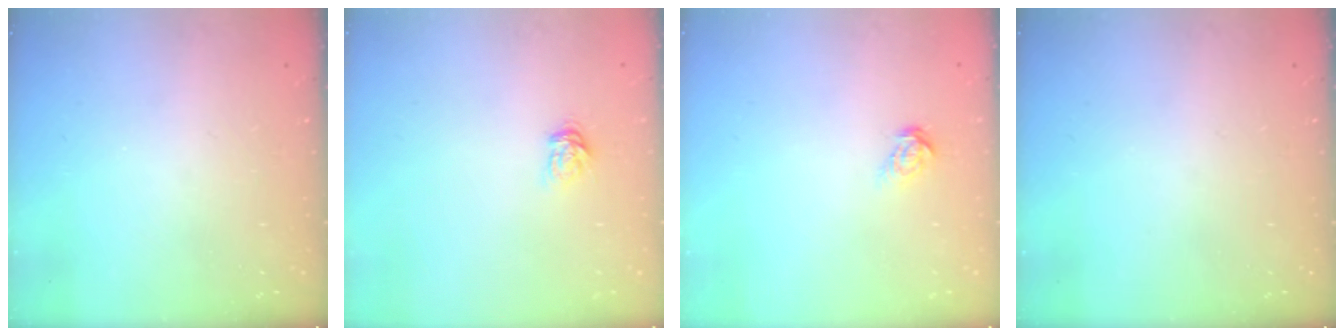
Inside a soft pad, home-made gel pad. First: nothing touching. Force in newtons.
{"total": 4.5, "press": 4.5, "slide": 0.6}
{"total": 5.4, "press": 5.3, "slide": 0.5}
{"total": 0.0}